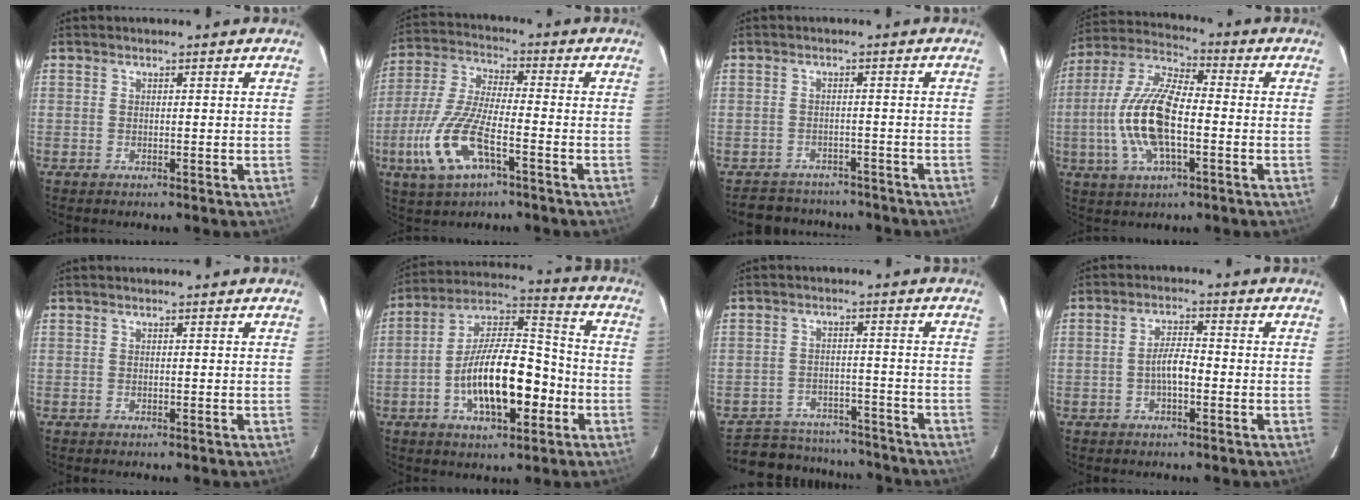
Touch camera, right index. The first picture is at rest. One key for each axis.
{"total": 14.0, "fx": -5.9, "fy": 4.9, "fz": 11.7, "tx": -0.261, "ty": -0.010, "tz": -0.117}
{"total": 9.5, "fx": -8.1, "fy": 4.6, "fz": 2.0, "tx": -0.050, "ty": 0.023, "tz": -0.106}
{"total": 15.5, "fx": -2.8, "fy": 6.0, "fz": 14.0, "tx": -0.293, "ty": 0.003, "tz": -0.061}
{"total": 0.0}
{"total": 17.1, "fx": -5.2, "fy": 7.2, "fz": 14.7, "tx": -0.263, "ty": 0.015, "tz": -0.087}
{"total": 12.0, "fx": -10.5, "fy": 5.5, "fz": 2.2, "tx": -0.059, "ty": 0.031, "tz": -0.131}
{"total": 4.1, "fx": -1.3, "fy": 1.3, "fz": 3.7, "tx": -0.070, "ty": 0.008, "tz": -0.022}